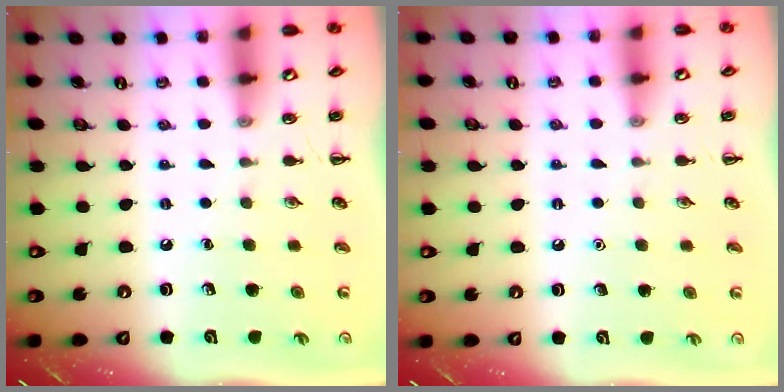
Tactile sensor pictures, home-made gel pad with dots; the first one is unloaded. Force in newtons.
{"total": 1.6, "press": 1.6, "slide": 0.1}